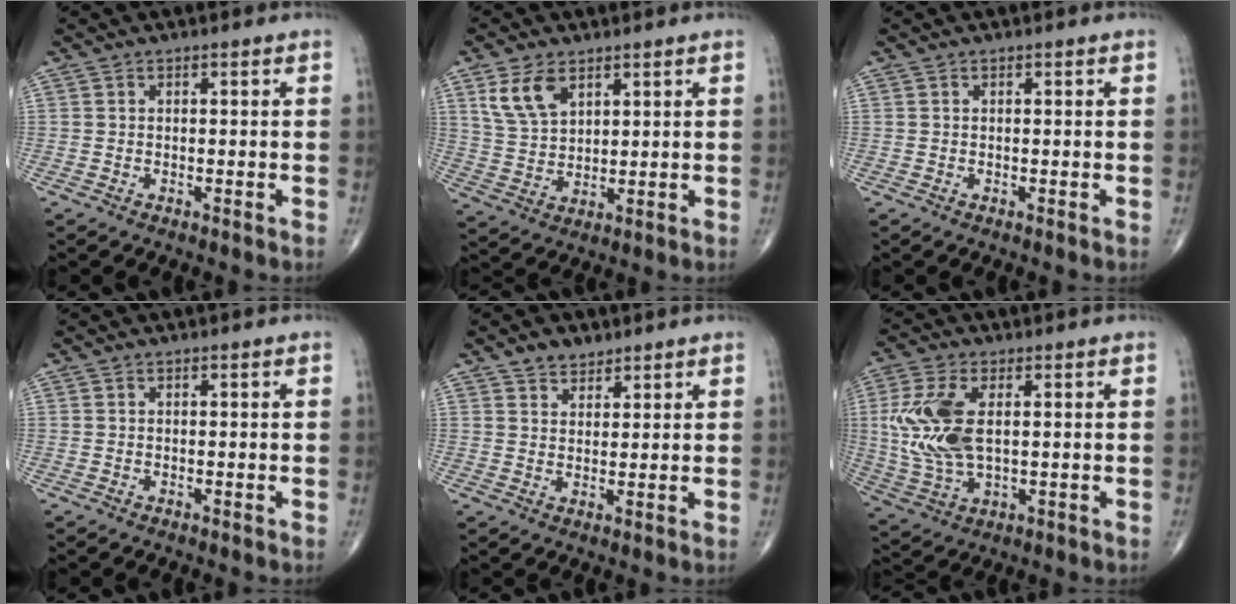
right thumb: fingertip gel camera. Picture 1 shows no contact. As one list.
[{"total": 8.0, "force": [4.2, 4.7, 4.9], "torque": [-0.086, -0.014, 0.091]}, {"total": 0.0}, {"total": 0.0}, {"total": 4.0, "force": [3.0, 2.4, 1.3], "torque": [-0.003, -0.019, 0.051]}, {"total": 12.8, "force": [1.8, 6.7, 10.8], "torque": [-0.244, -0.005, 0.042]}]